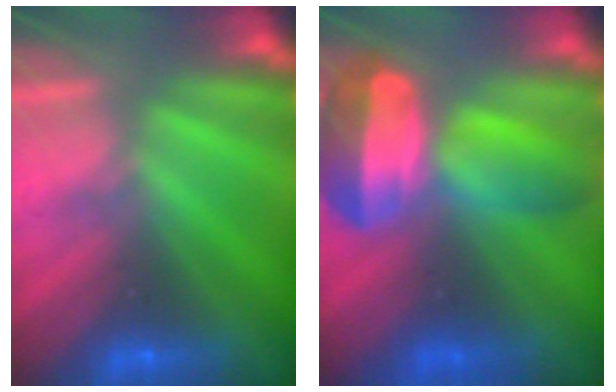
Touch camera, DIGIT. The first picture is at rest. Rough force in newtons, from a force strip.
{"total": 7.4}